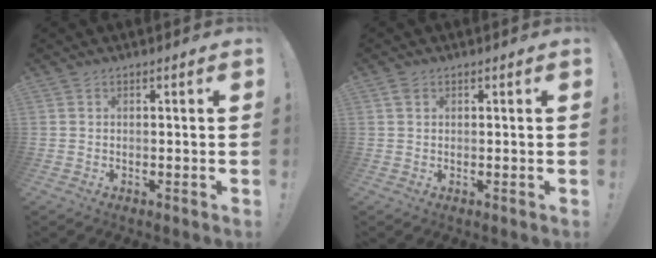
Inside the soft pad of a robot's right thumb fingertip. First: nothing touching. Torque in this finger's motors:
{"motor_torque": [0.18, 0.07, 0.15, 0.13, -0.08]}